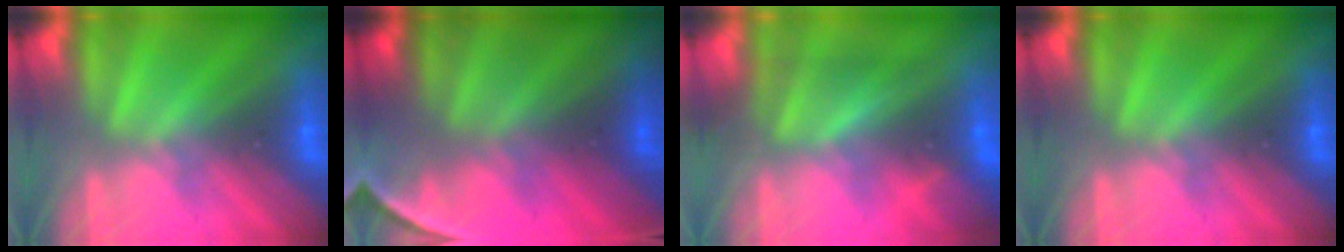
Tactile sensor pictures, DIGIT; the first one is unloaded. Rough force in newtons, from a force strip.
{"total": 7.6}
{"total": 3.8}
{"total": 0.0}